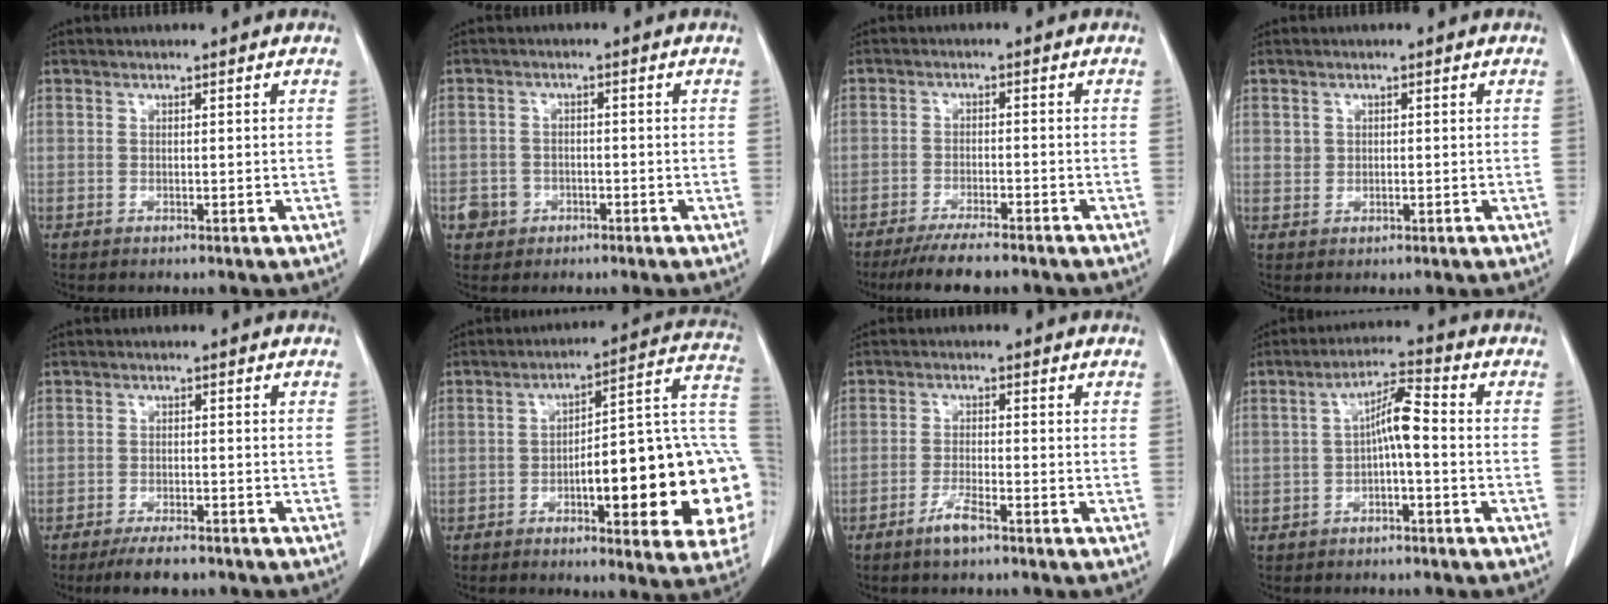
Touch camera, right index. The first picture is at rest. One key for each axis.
{"total": 3.3, "fx": -1.4, "fy": 3.0, "fz": 0.4, "tx": -0.001, "ty": 0.011, "tz": -0.019}
{"total": 6.7, "fx": -5.7, "fy": 1.2, "fz": 3.3, "tx": -0.051, "ty": -0.012, "tz": -0.094}
{"total": 1.4, "fx": 0.4, "fy": 1.3, "fz": 0.4, "tx": -0.003, "ty": 0.001, "tz": 0.007}
{"total": 4.7, "fx": -3.9, "fy": 1.4, "fz": 2.2, "tx": -0.036, "ty": -0.003, "tz": -0.062}
{"total": 22.5, "fx": -4.1, "fy": 4.4, "fz": 21.7, "tx": -0.205, "ty": 0.029, "tz": -0.048}
{"total": 3.4, "fx": -2.4, "fy": 0.3, "fz": 2.3, "tx": -0.050, "ty": -0.002, "tz": -0.046}
{"total": 5.6, "fx": -0.7, "fy": 1.0, "fz": 5.4, "tx": -0.097, "ty": 0.022, "tz": -0.013}